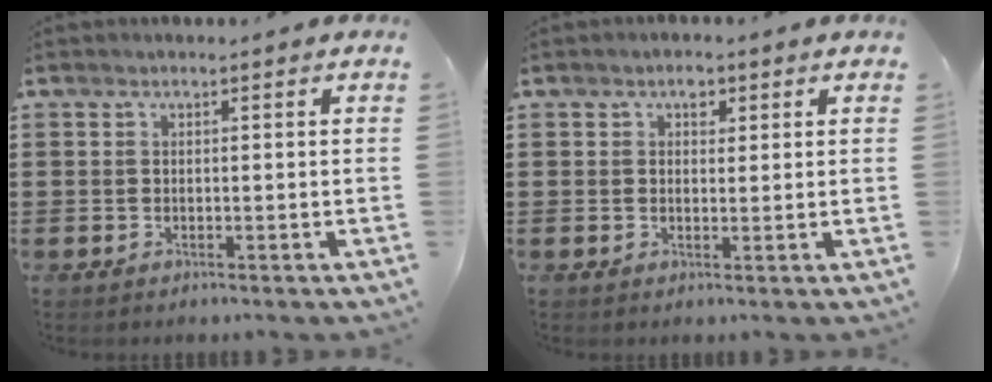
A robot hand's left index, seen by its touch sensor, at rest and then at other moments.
{"total": 2.3, "force": [1.4, 1.4, 1.1], "torque": [-0.008, 0.004, 0.021]}